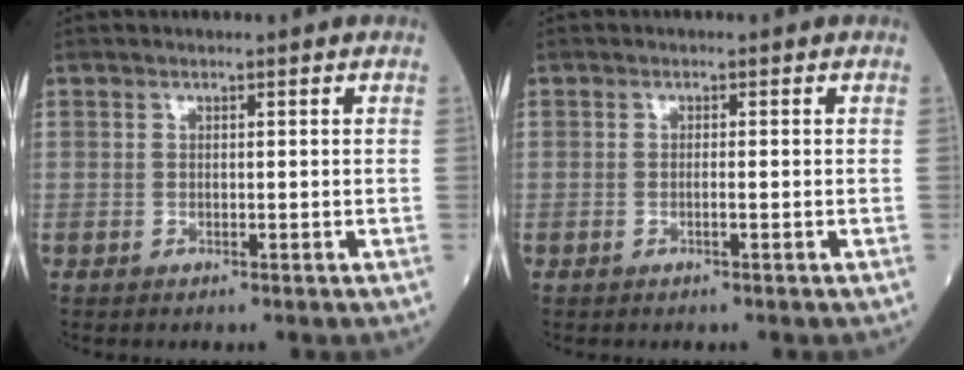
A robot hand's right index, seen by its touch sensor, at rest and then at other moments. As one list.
[{"total": 0.9, "force": [-0.4, -0.1, 0.9], "torque": [-0.016, 0.001, -0.007]}]